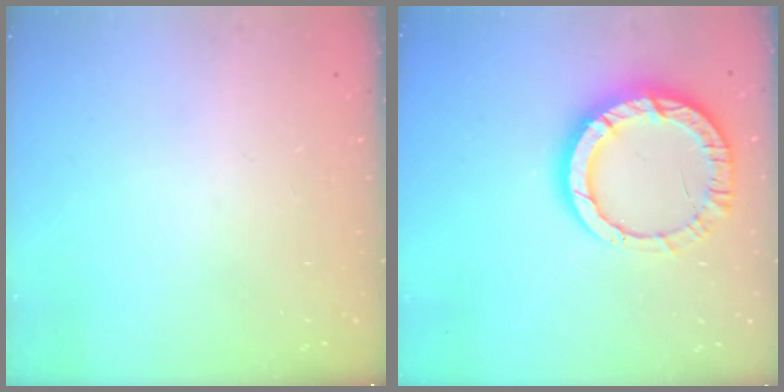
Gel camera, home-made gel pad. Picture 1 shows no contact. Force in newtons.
{"total": 13.6, "press": 13.5, "slide": 1.1}